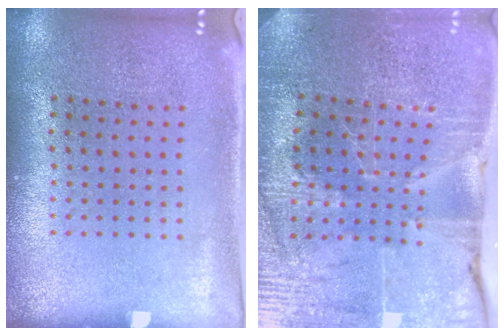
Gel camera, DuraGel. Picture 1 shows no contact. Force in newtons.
{"total": 3.4, "press": 3.4, "slide": 0.3}